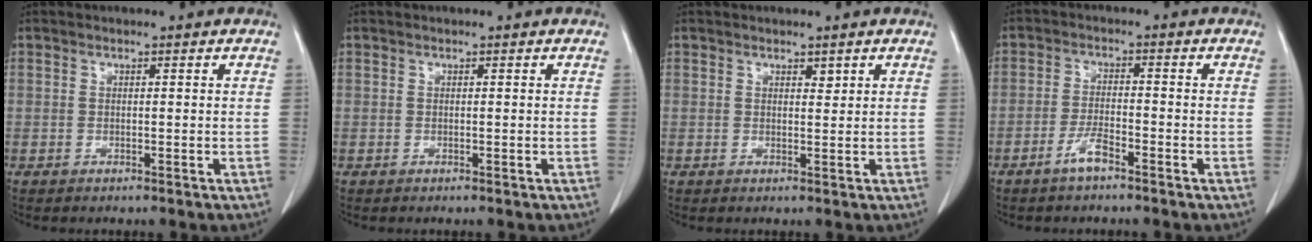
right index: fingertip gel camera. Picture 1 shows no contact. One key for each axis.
{"total": 0.0}
{"total": 1.0, "fx": 0.7, "fy": 0.4, "fz": 0.5, "tx": -0.008, "ty": -0.004, "tz": 0.011}
{"total": 3.6, "fx": -2.6, "fy": 0.5, "fz": 2.5, "tx": -0.049, "ty": 0.000, "tz": -0.050}